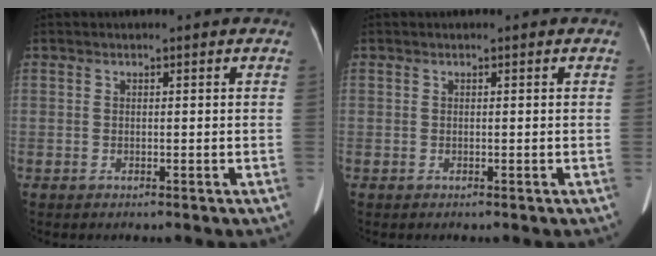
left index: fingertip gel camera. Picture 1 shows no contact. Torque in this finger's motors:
{"motor_torque": [0.00, 0.00, 0.00, 0.00]}